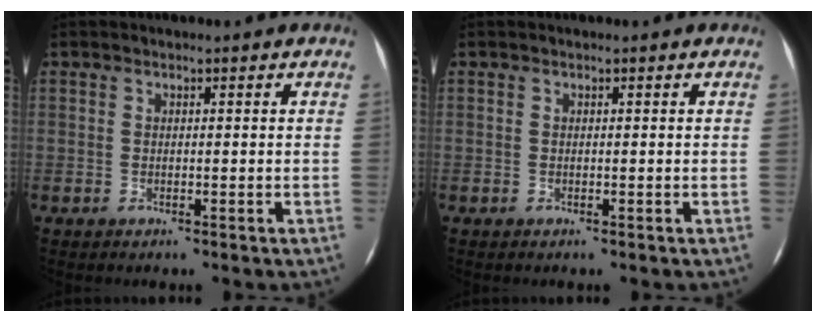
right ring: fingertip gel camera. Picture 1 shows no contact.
{"total": 0.0}